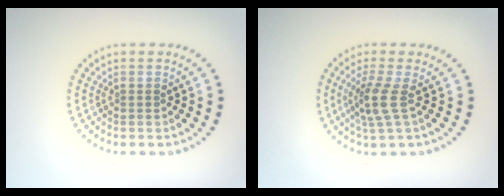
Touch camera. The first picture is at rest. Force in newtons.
{"total": 2.7, "press": 2.0, "slide": 1.8}